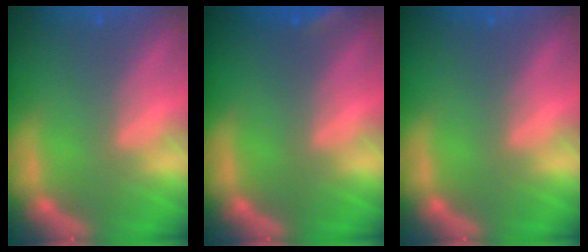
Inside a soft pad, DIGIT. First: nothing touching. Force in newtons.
{"total": 1.9}
{"total": 0.0}